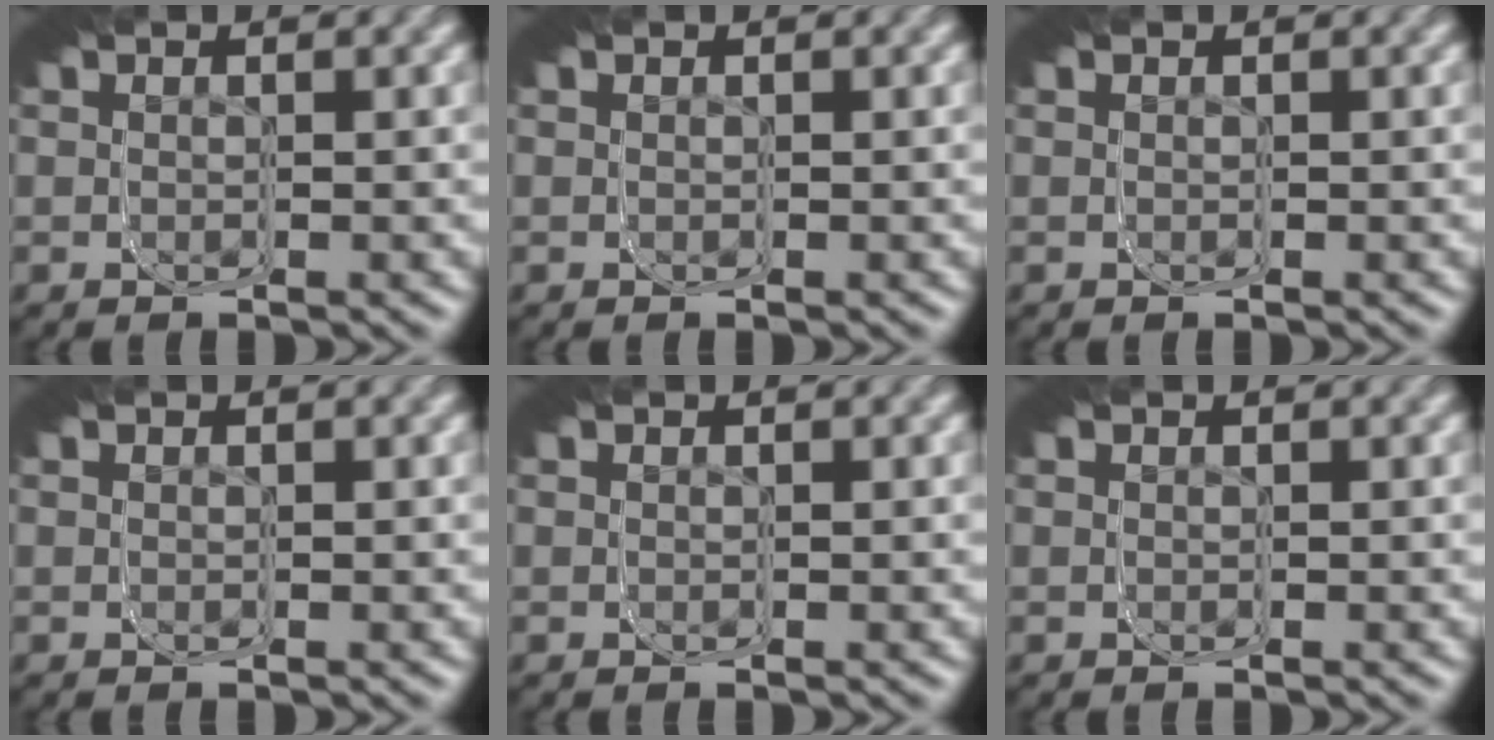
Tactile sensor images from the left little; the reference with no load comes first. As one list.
[{"total": 0.0}, {"total": 0.0}, {"total": 0.0}, {"total": 0.0}, {"total": 0.0}]